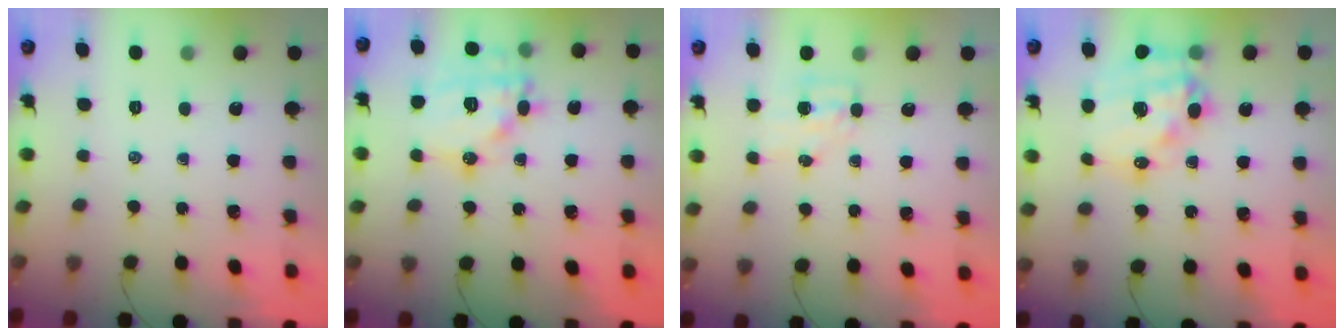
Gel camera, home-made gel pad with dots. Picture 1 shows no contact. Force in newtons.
{"total": 15.9, "press": 15.8, "slide": 1.5}
{"total": 4.3, "press": 4.2, "slide": 0.7}
{"total": 16.6, "press": 16.1, "slide": 3.7}